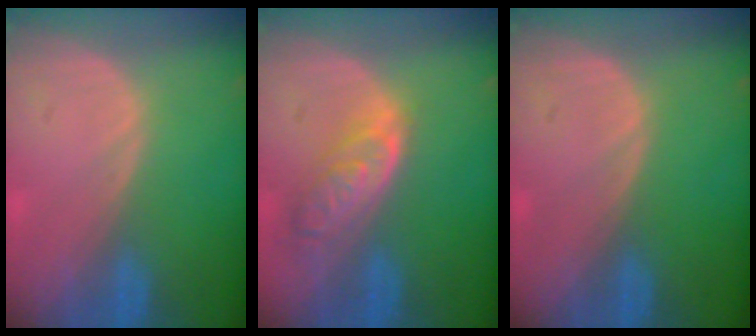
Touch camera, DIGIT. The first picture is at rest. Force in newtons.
{"total": 6.3, "press": 5.7, "slide": 2.7}
{"total": 0.0}